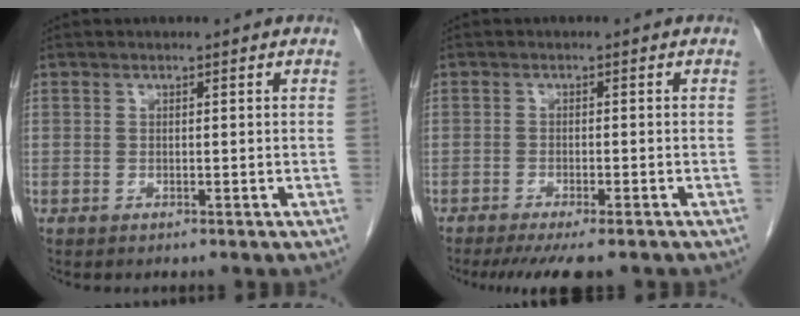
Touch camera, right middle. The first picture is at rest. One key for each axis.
{"total": 7.6, "fx": -6.1, "fy": 1.3, "fz": 4.4, "tx": -0.058, "ty": -0.012, "tz": -0.092}